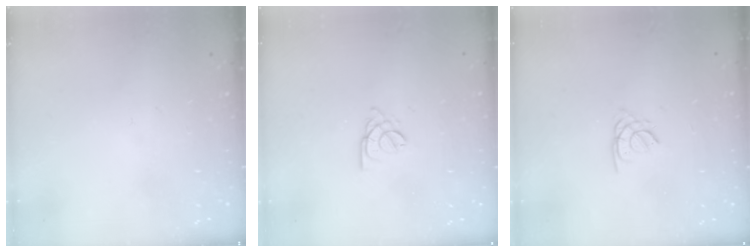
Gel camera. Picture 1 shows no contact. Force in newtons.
{"total": 2.6, "press": 2.6, "slide": 0.6}
{"total": 1.4, "press": 1.4, "slide": 0.4}